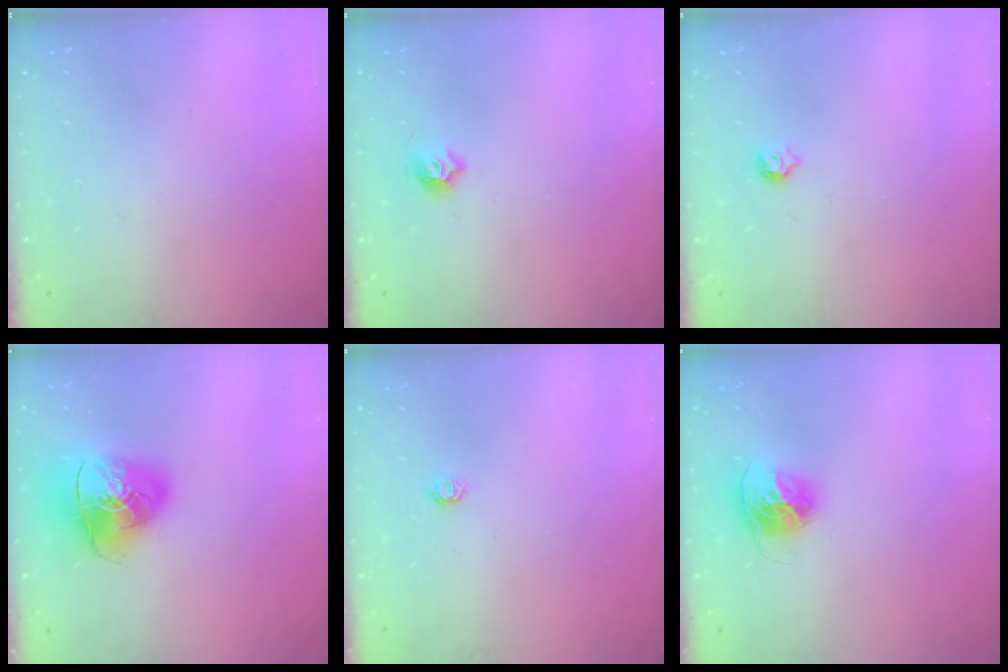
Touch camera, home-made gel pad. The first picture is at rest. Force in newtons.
{"total": 5.9, "press": 5.8, "slide": 1.0}
{"total": 5.1, "press": 5.0, "slide": 1.0}
{"total": 15.2, "press": 15.0, "slide": 2.2}
{"total": 3.9, "press": 3.8, "slide": 0.6}
{"total": 12.9, "press": 12.8, "slide": 1.2}